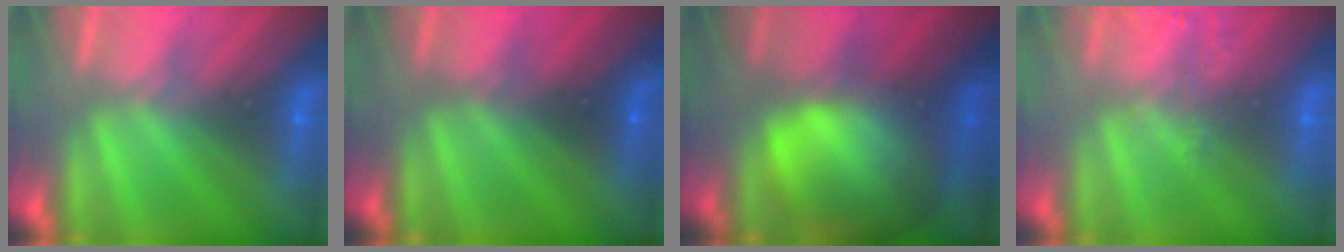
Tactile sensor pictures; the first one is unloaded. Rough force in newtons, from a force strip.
{"total": 2.3}
{"total": 9.6}
{"total": 1.5}